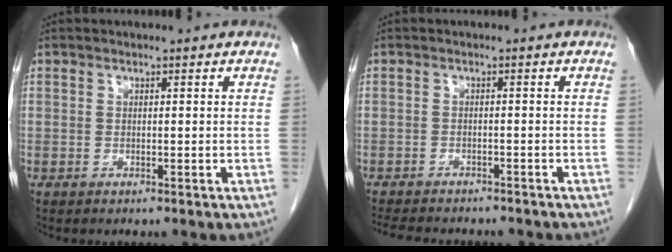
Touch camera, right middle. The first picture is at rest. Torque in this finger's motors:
{"motor_torque": [0.16, -0.14, 0.04, 0.05]}